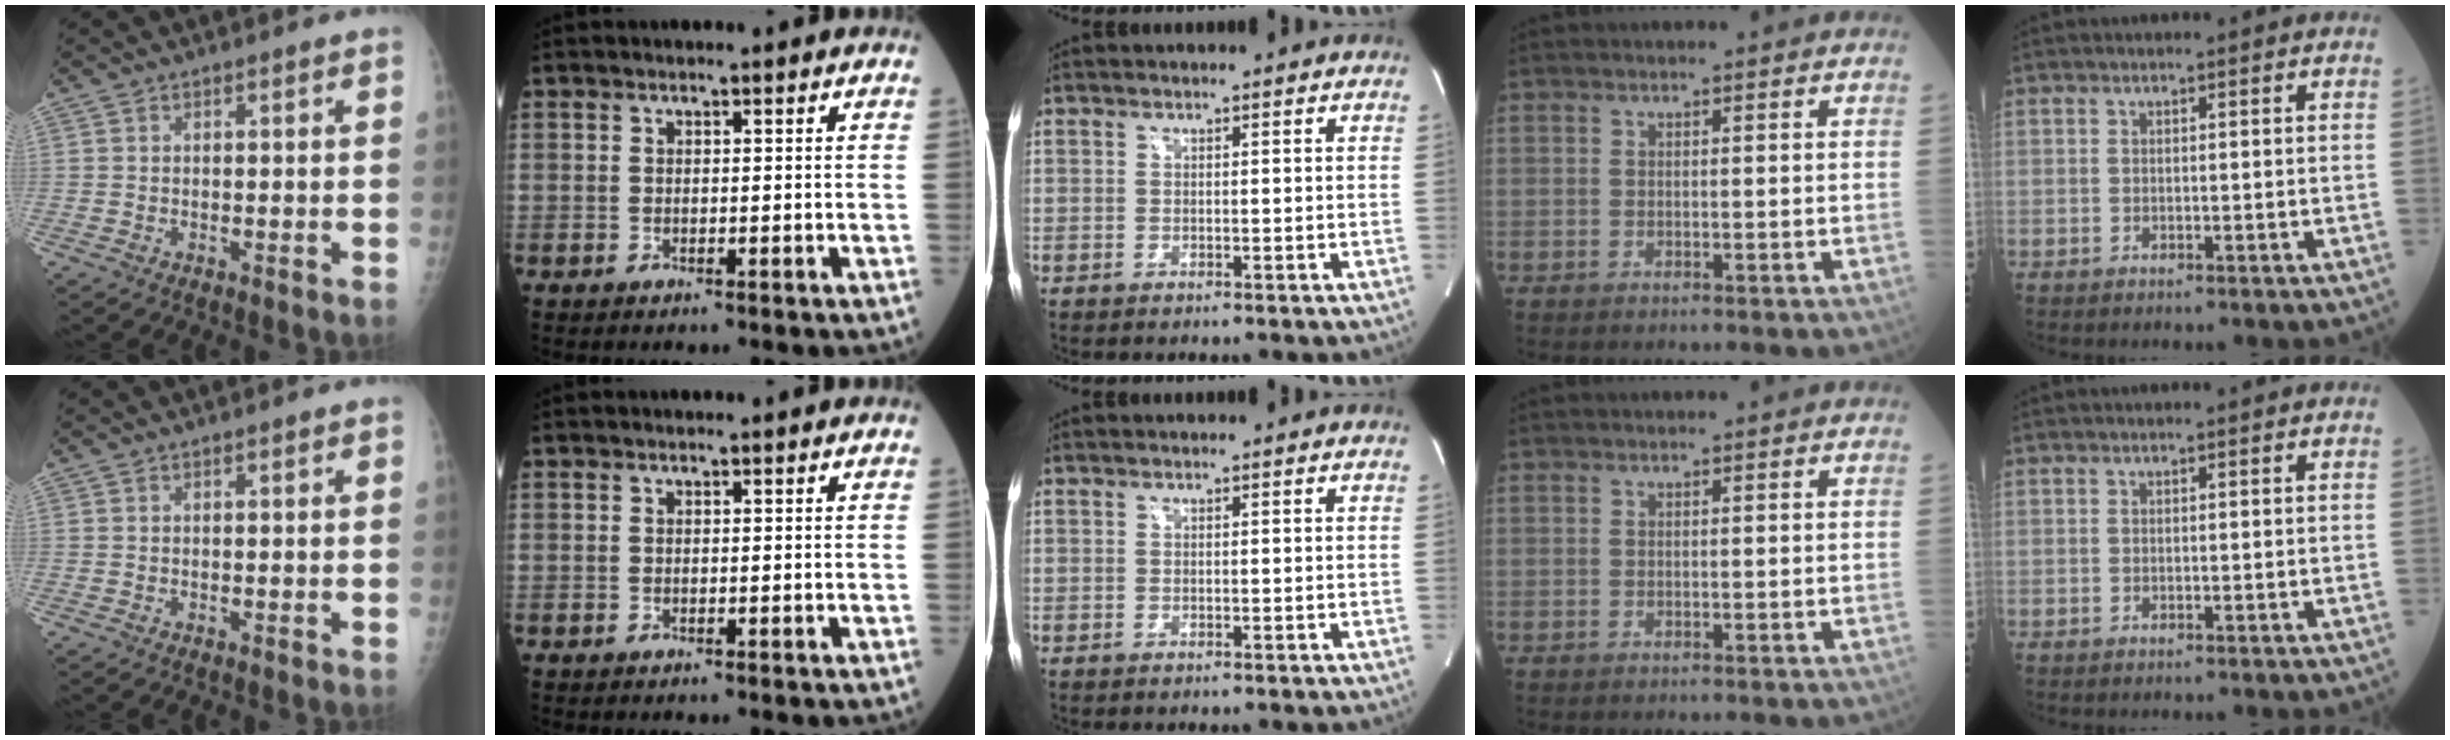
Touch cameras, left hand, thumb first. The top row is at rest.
{}